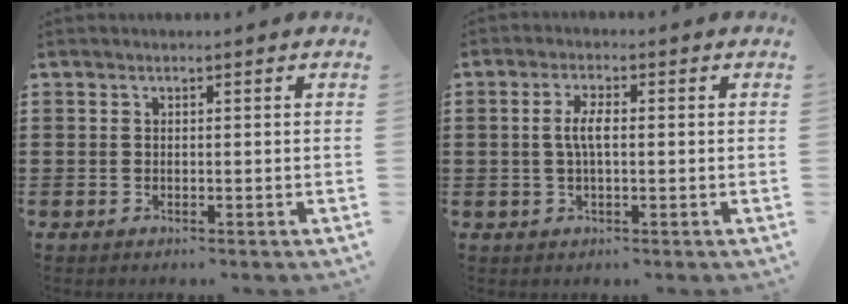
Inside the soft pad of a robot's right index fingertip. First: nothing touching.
{"total": 3.5, "force": [0.0, 1.1, 3.3], "torque": [-0.069, -0.001, -0.005]}